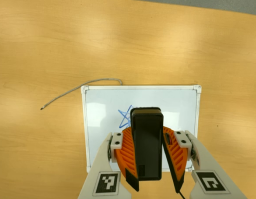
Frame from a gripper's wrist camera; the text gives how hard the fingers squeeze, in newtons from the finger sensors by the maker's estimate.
{"total": 10.6, "left": 9.2, "right": 12.0}